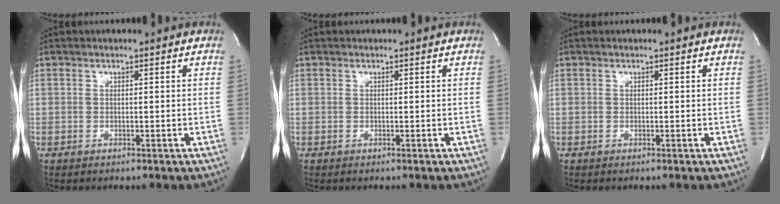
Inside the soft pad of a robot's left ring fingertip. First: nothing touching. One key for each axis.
{"total": 0.0}
{"total": 0.0}